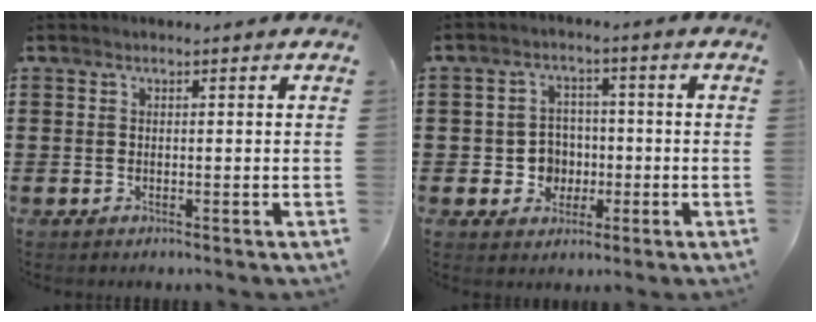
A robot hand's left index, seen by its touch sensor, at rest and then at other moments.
{"total": 4.8, "force": [-0.8, 4.5, 1.6], "torque": [-0.038, 0.009, -0.017]}